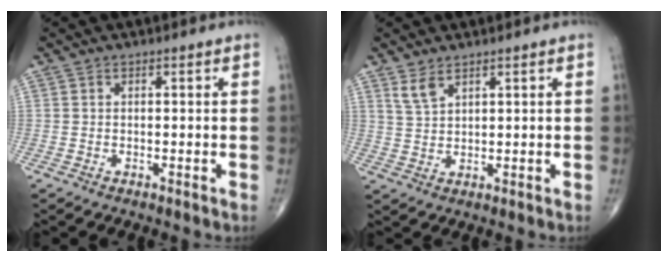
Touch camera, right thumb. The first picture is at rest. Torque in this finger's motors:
{"motor_torque": [-0.39, 0.27, 0.46, 0.19, 0.00]}